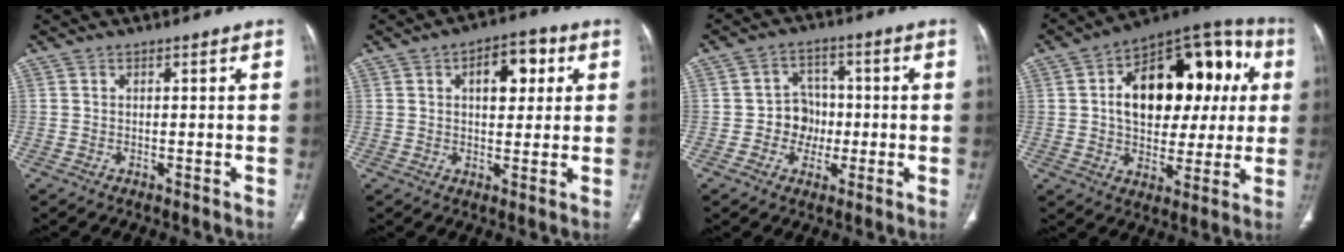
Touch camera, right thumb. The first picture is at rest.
{"total": 8.5, "force": [2.6, 4.8, 6.5], "torque": [-0.057, 0.008, 0.033]}
{"total": 6.6, "force": [-1.1, 6.0, 2.7], "torque": [-0.002, 0.018, -0.024]}
{"total": 24.5, "force": [4.4, 14.5, 19.2], "torque": [-0.238, 0.031, 0.062]}